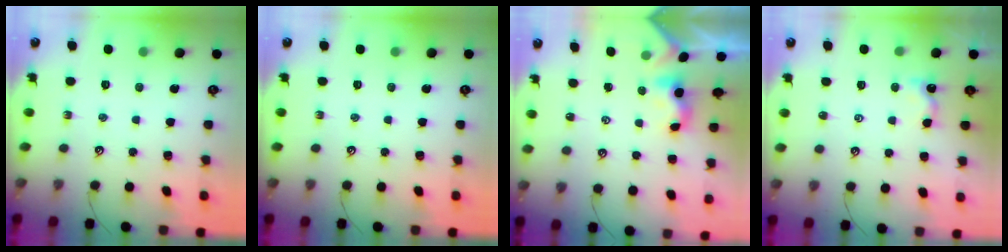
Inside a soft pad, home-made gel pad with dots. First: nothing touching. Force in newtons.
{"total": 0.0}
{"total": 0.6, "press": 0.4, "slide": 0.3}
{"total": 0.5, "press": 0.4, "slide": 0.3}